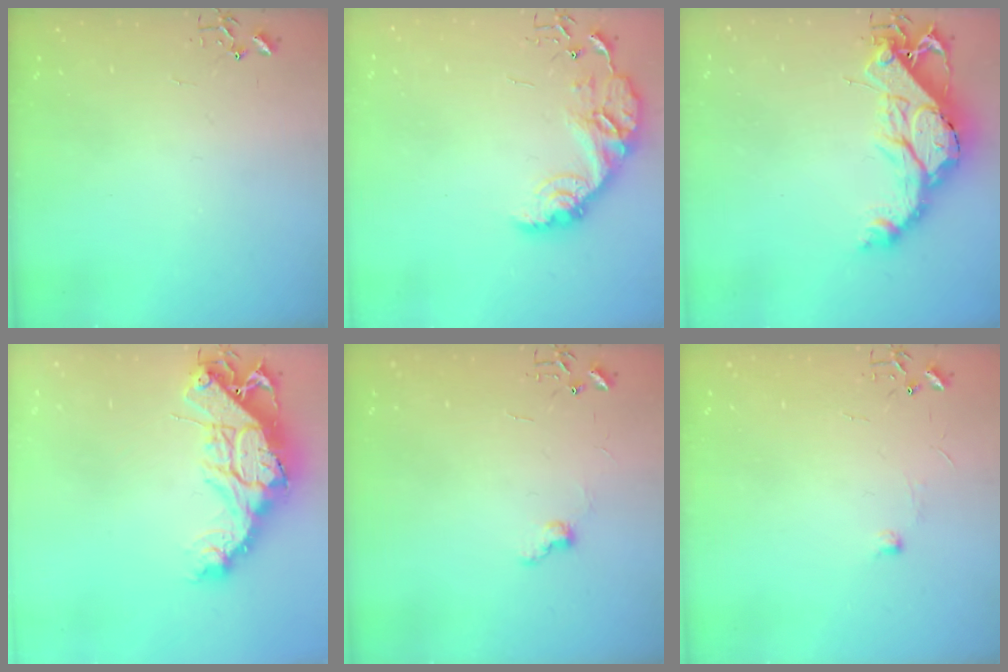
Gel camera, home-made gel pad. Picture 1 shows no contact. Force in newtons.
{"total": 14.5, "press": 14.5, "slide": 1.0}
{"total": 18.0, "press": 17.9, "slide": 1.7}
{"total": 18.5, "press": 18.4, "slide": 2.0}
{"total": 6.6, "press": 6.6, "slide": 0.7}
{"total": 4.4, "press": 4.3, "slide": 0.6}